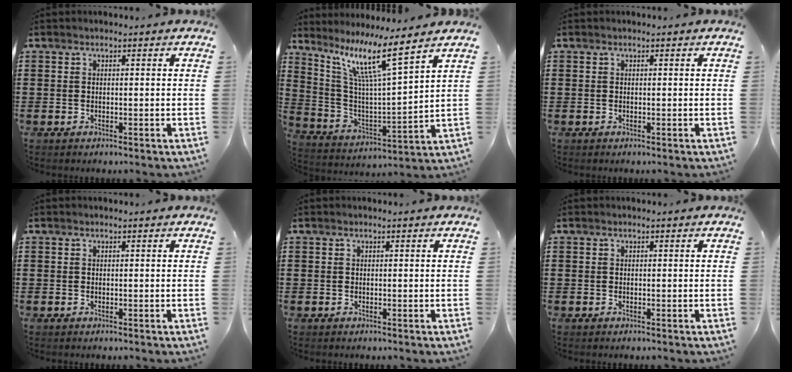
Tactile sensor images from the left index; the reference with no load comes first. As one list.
[{"total": 11.2, "force": [7.8, 0.6, 8.0], "torque": [-0.182, -0.039, 0.127]}, {"total": 0.0}, {"total": 0.0}, {"total": 0.0}, {"total": 0.0}]